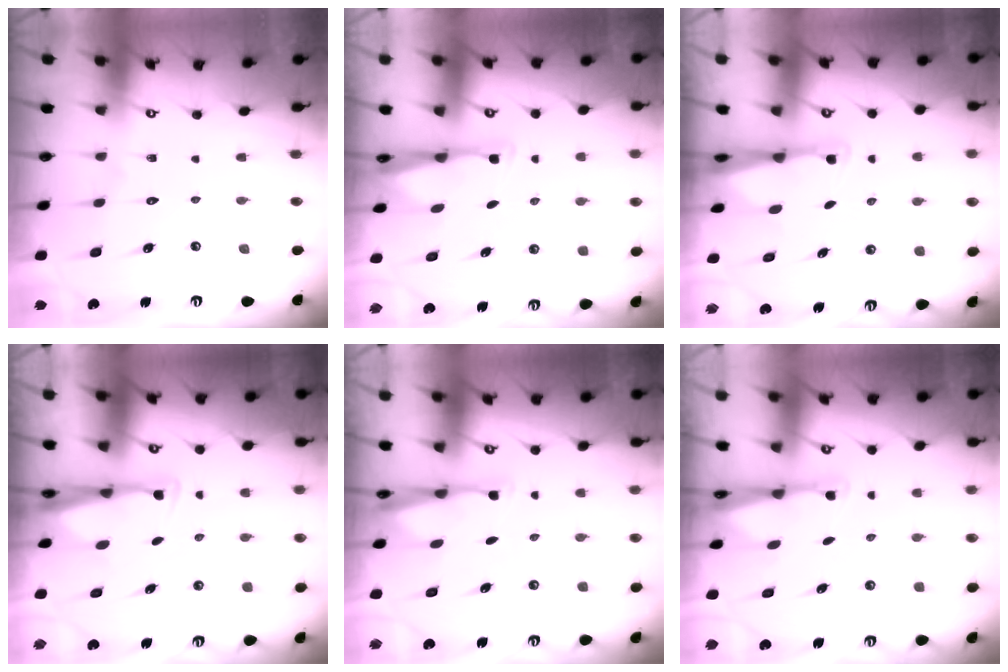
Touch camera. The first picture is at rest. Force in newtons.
{"total": 2.7, "press": 2.7, "slide": 0.4}
{"total": 2.3, "press": 2.3, "slide": 0.5}
{"total": 2.8, "press": 2.6, "slide": 0.9}
{"total": 2.8, "press": 2.8, "slide": 0.5}
{"total": 1.8, "press": 1.8, "slide": 0.4}